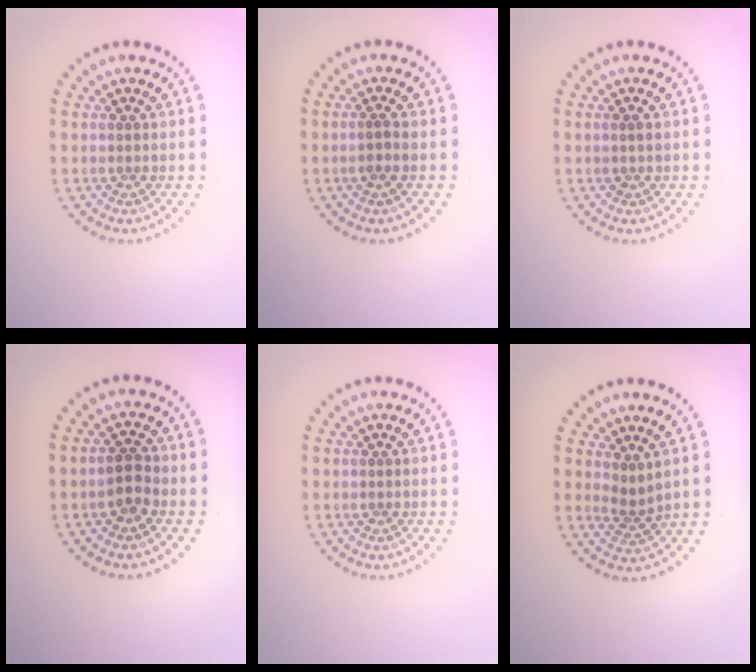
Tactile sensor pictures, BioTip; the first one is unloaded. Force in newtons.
{"total": 0.9, "press": 0.7, "slide": 0.6}
{"total": 0.7, "press": 0.7, "slide": 0.1}
{"total": 2.2, "press": 2.2, "slide": 0.6}
{"total": 0.0}
{"total": 1.9, "press": 1.3, "slide": 1.5}